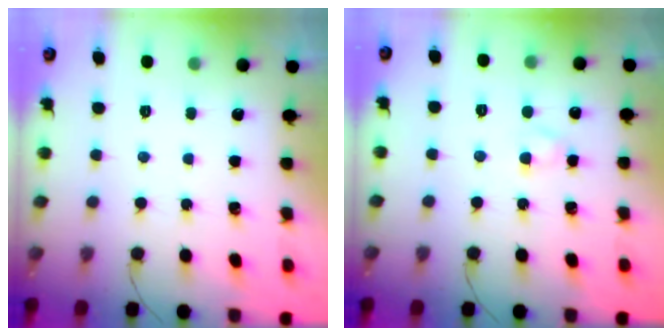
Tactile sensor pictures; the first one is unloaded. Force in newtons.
{"total": 2.8, "press": 2.6, "slide": 1.0}